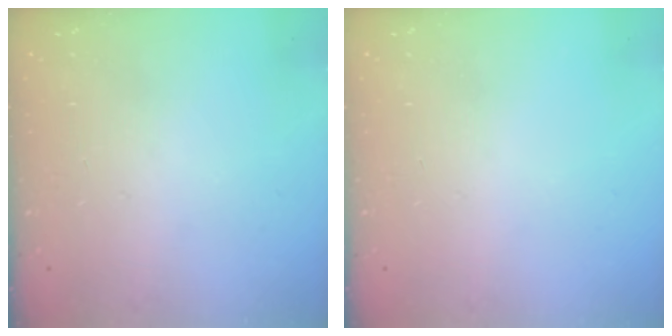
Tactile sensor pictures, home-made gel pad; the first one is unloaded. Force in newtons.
{"total": 0.0}